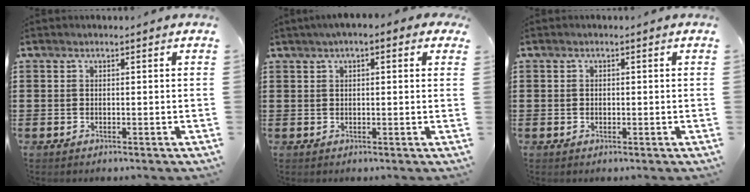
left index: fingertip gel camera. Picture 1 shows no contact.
{"total": 2.4, "force": [1.0, 0.8, 2.0], "torque": [-0.040, 0.008, 0.014]}
{"total": 0.7, "force": [0.1, 0.6, 0.4], "torque": [-0.009, 0.005, 0.002]}